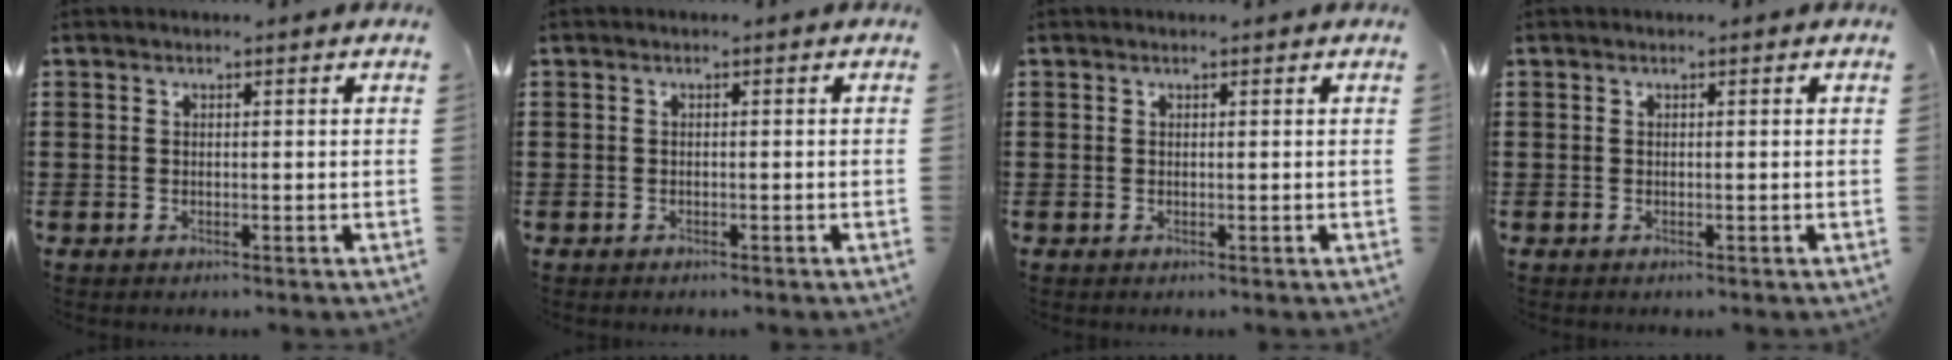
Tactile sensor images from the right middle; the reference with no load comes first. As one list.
[{"total": 0.6, "force": [-0.5, 0.3, 0.0], "torque": [-0.001, 0.001, -0.012]}, {"total": 0.0}, {"total": 0.0}]